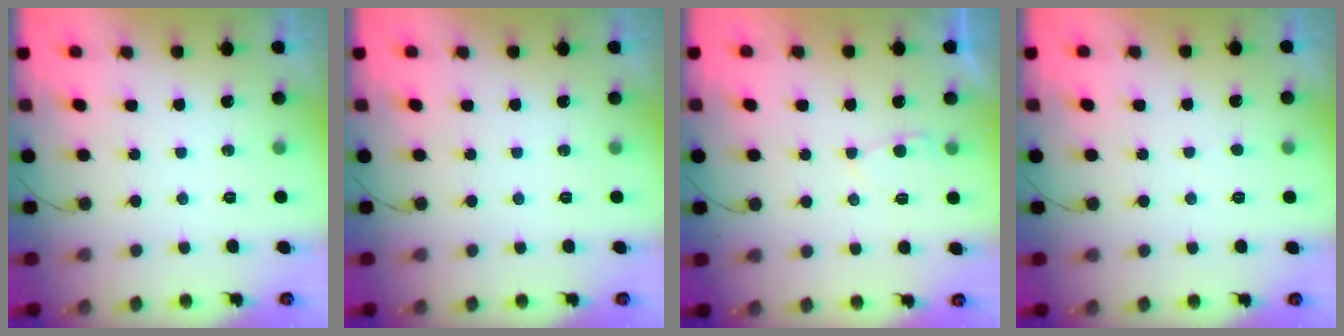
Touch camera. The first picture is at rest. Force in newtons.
{"total": 0.0}
{"total": 2.0, "press": 2.0, "slide": 0.3}
{"total": 2.0, "press": 2.0, "slide": 0.2}